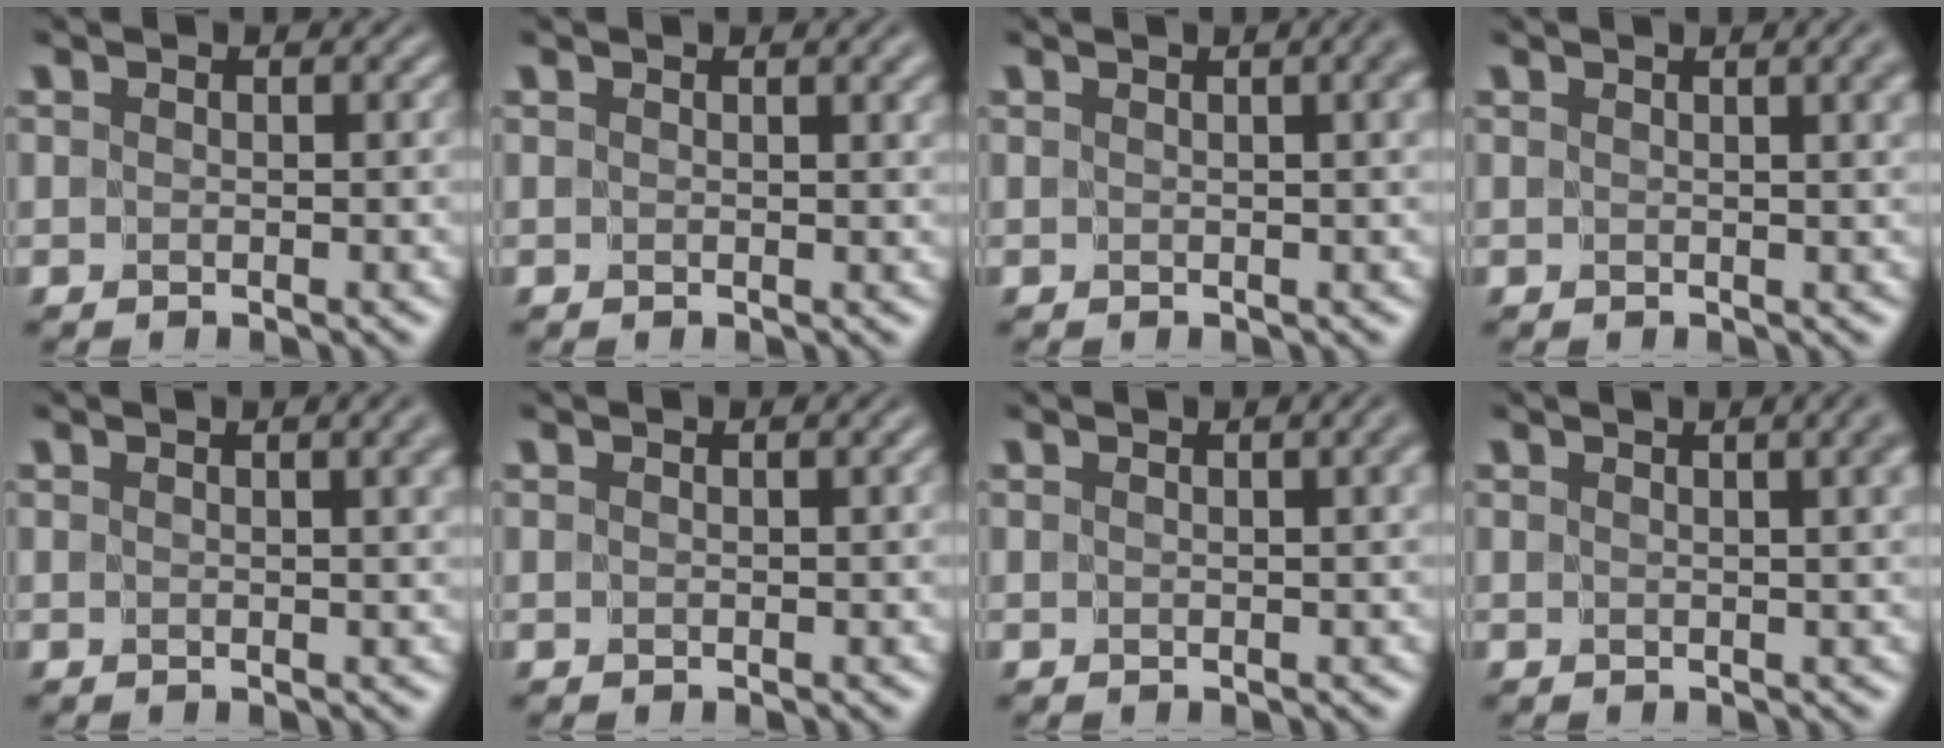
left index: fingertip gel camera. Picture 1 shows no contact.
{"total": 1.6, "force": [1.0, 0.2, 1.3], "torque": [-0.011, -0.003, 0.017]}
{"total": 3.5, "force": [1.2, 1.2, 3.0], "torque": [-0.018, 0.011, 0.000]}
{"total": 4.0, "force": [1.8, 1.5, 3.2], "torque": [-0.019, 0.012, 0.004]}
{"total": 3.1, "force": [1.4, 1.0, 2.6], "torque": [-0.015, 0.006, 0.010]}
{"total": 0.6, "force": [0.3, -0.1, 0.4], "torque": [-0.005, -0.001, 0.006]}
{"total": 2.6, "force": [1.0, 0.8, 2.2], "torque": [-0.014, 0.006, 0.005]}
{"total": 5.7, "force": [2.5, 2.4, 4.6], "torque": [-0.017, 0.025, -0.003]}